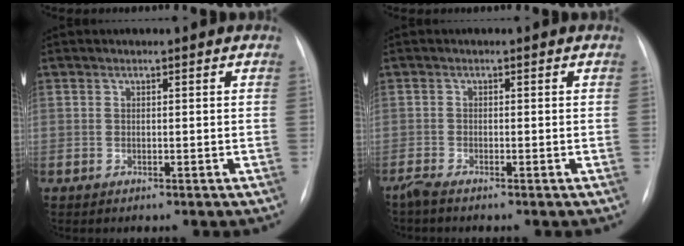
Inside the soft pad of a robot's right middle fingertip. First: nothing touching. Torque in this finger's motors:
{"motor_torque": [-0.19, 0.00, 0.06, 0.02]}